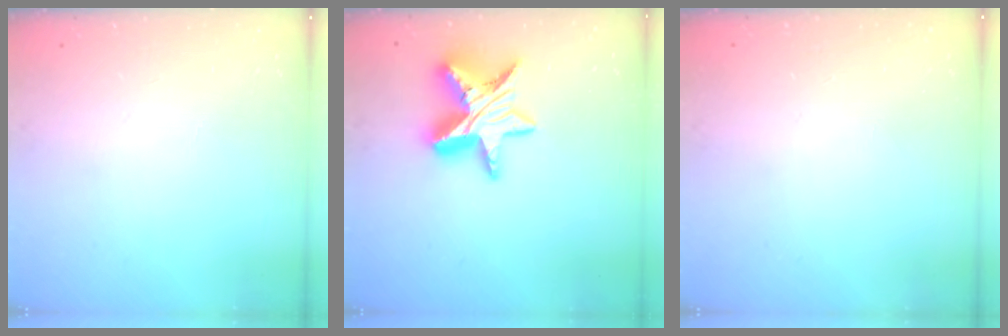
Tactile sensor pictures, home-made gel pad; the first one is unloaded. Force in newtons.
{"total": 14.4, "press": 14.3, "slide": 1.1}
{"total": 0.0}